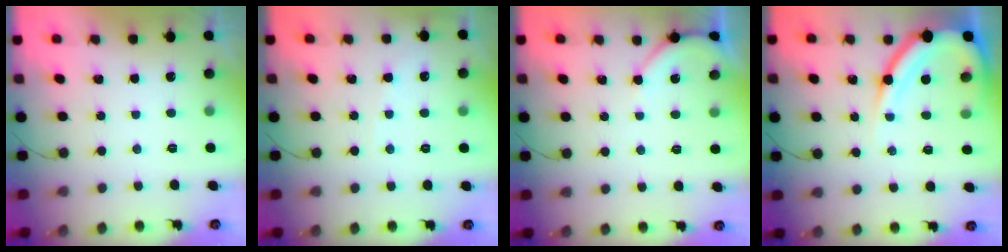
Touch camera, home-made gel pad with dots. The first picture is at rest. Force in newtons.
{"total": 2.9, "press": 2.9, "slide": 0.4}
{"total": 3.2, "press": 3.2, "slide": 0.5}
{"total": 13.0, "press": 13.0, "slide": 1.0}